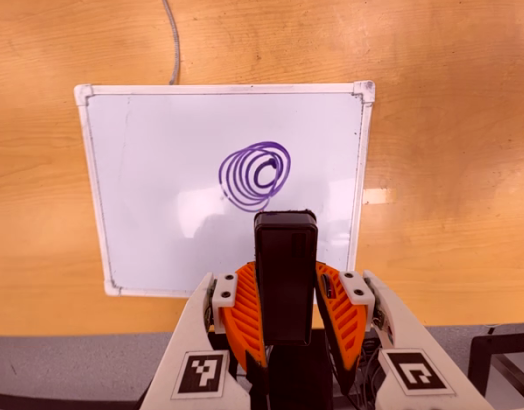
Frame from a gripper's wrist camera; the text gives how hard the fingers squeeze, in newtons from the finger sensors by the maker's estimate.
{"total": 4.4, "left": 3.2, "right": 5.5}